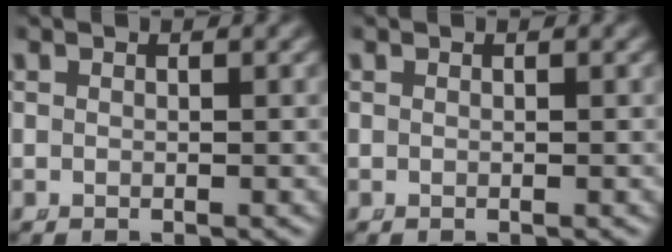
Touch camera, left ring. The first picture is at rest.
{"total": 0.0}